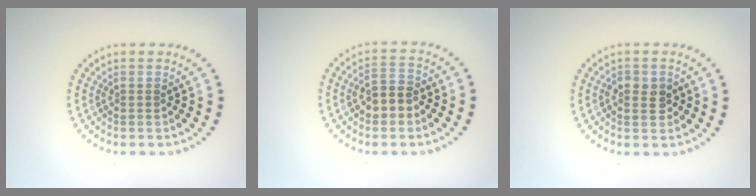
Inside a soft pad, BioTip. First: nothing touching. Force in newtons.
{"total": 2.9, "press": 2.9, "slide": 0.7}
{"total": 2.0, "press": 2.0, "slide": 0.3}